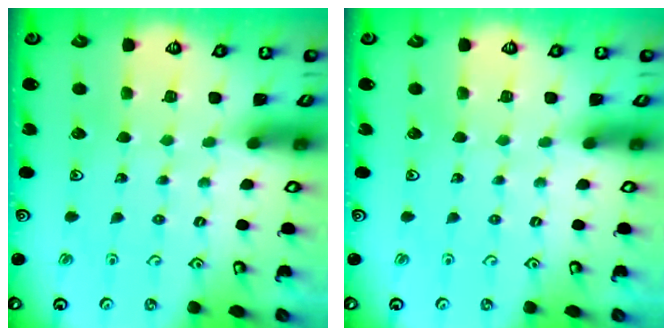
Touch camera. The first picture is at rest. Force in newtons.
{"total": 0.0}